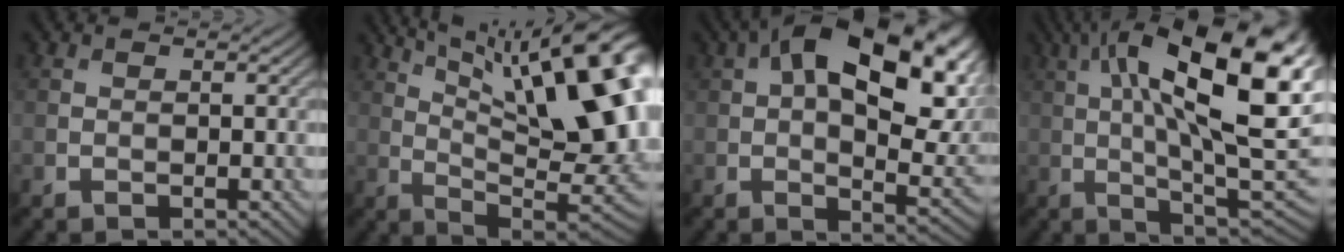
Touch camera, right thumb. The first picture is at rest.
{"total": 18.9, "force": [7.4, 6.1, 16.3], "torque": [-0.232, 0.030, 0.118]}
{"total": 20.2, "force": [7.0, 10.5, 15.9], "torque": [-0.249, 0.016, 0.110]}
{"total": 21.2, "force": [6.0, 7.3, 19.0], "torque": [-0.280, 0.030, 0.093]}